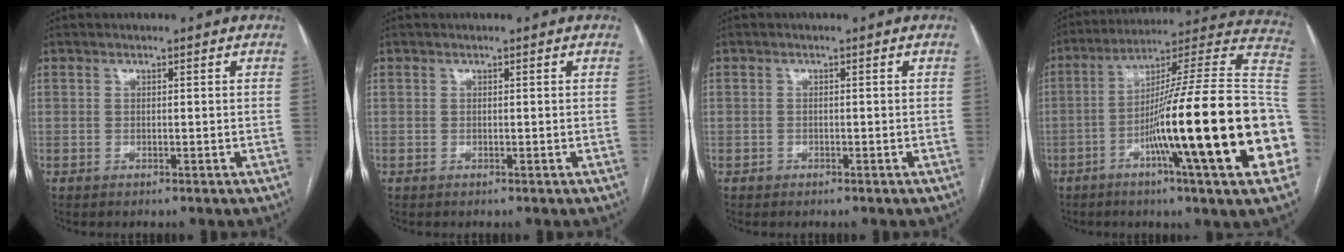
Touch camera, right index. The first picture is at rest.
{"total": 0.0}
{"total": 0.7, "force": [-0.4, 0.6, 0.0], "torque": [-0.004, 0.004, -0.009]}
{"total": 30.2, "force": [-7.1, 0.2, 29.4], "torque": [-0.346, -0.007, -0.130]}